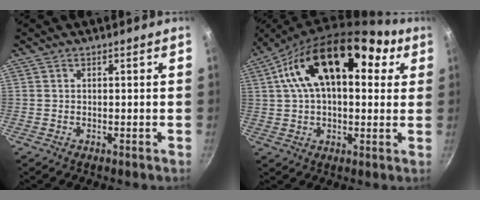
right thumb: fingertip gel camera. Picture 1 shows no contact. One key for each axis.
{"total": 18.7, "fx": 5.9, "fy": 10.8, "fz": 14.1, "tx": -0.205, "ty": 0.012, "tz": 0.075}